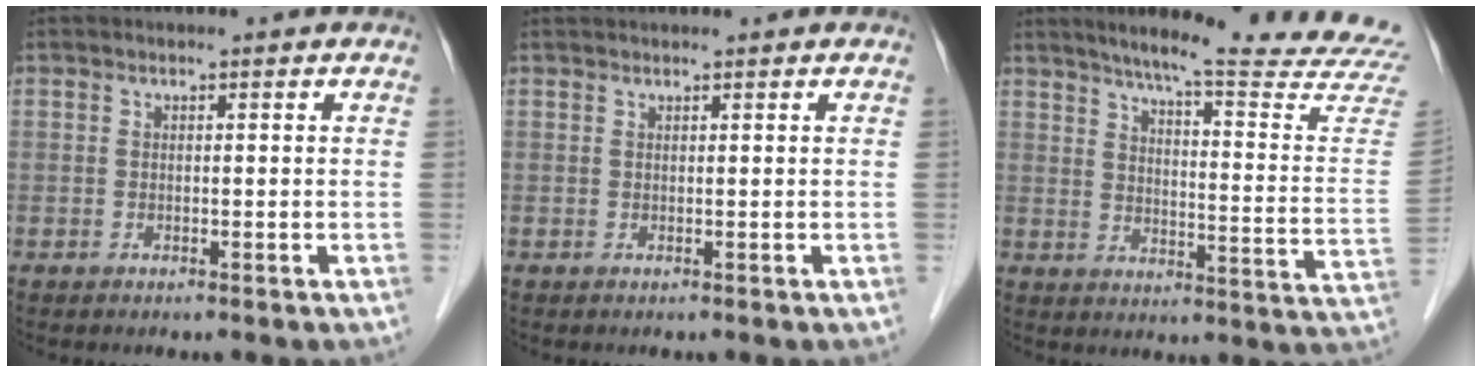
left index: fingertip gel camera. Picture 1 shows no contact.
{"total": 1.9, "force": [1.8, -0.1, 0.6], "torque": [-0.006, 0.027, 0.033]}
{"total": 23.7, "force": [21.3, -1.0, 10.4], "torque": [-0.144, -0.099, 0.257]}